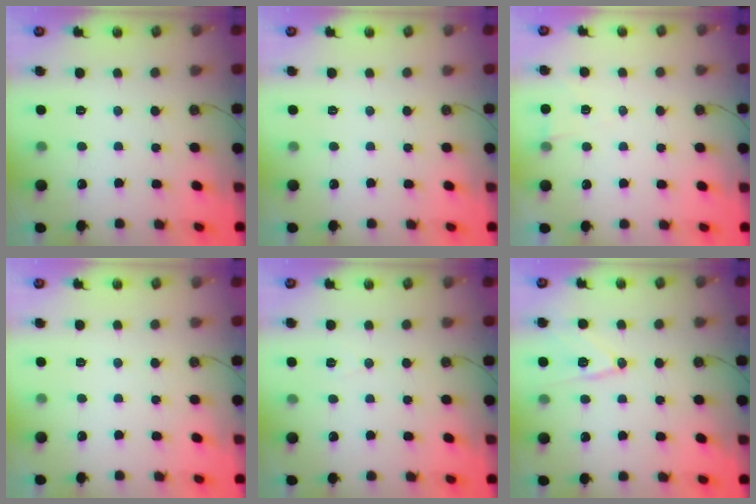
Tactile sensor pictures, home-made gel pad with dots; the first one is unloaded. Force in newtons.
{"total": 0.0}
{"total": 5.0, "press": 2.4, "slide": 4.4}
{"total": 0.0}
{"total": 5.0, "press": 2.2, "slide": 4.4}
{"total": 11.5, "press": 11.3, "slide": 2.2}